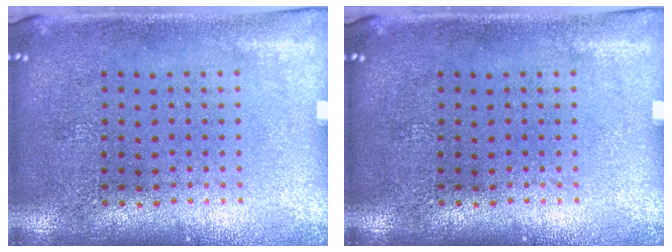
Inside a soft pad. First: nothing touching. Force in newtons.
{"total": 0.0}